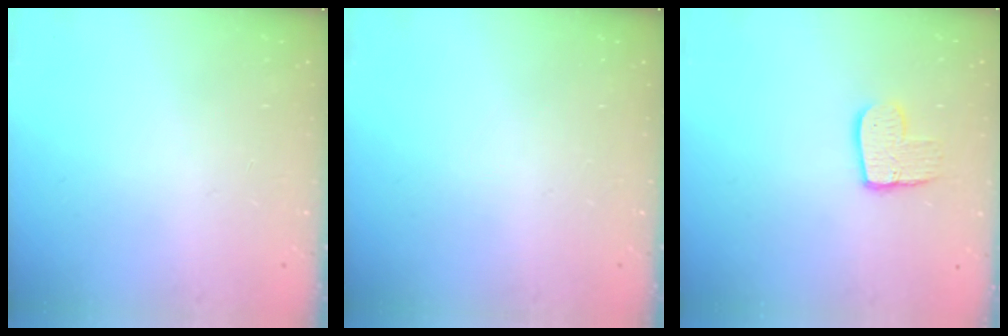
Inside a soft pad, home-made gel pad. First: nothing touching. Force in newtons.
{"total": 0.0}
{"total": 9.8, "press": 9.8, "slide": 0.7}